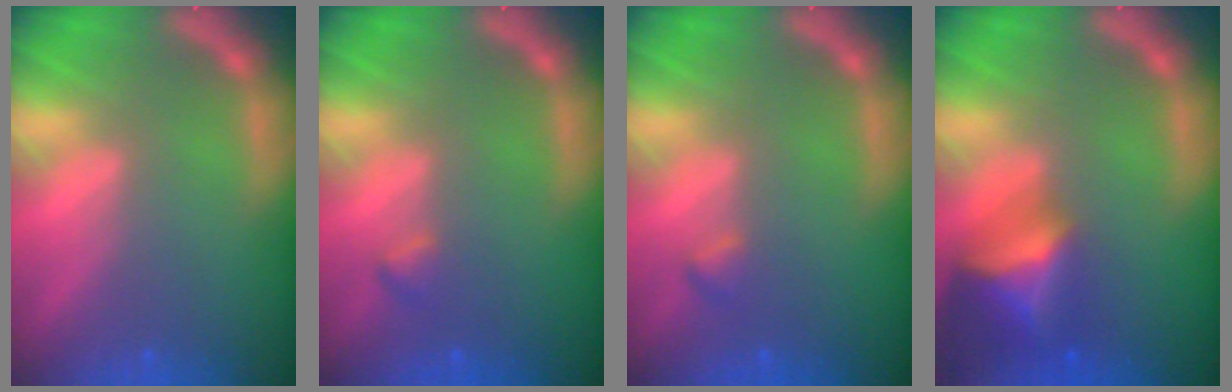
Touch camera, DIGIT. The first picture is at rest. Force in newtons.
{"total": 0.9}
{"total": 0.9}
{"total": 6.4}